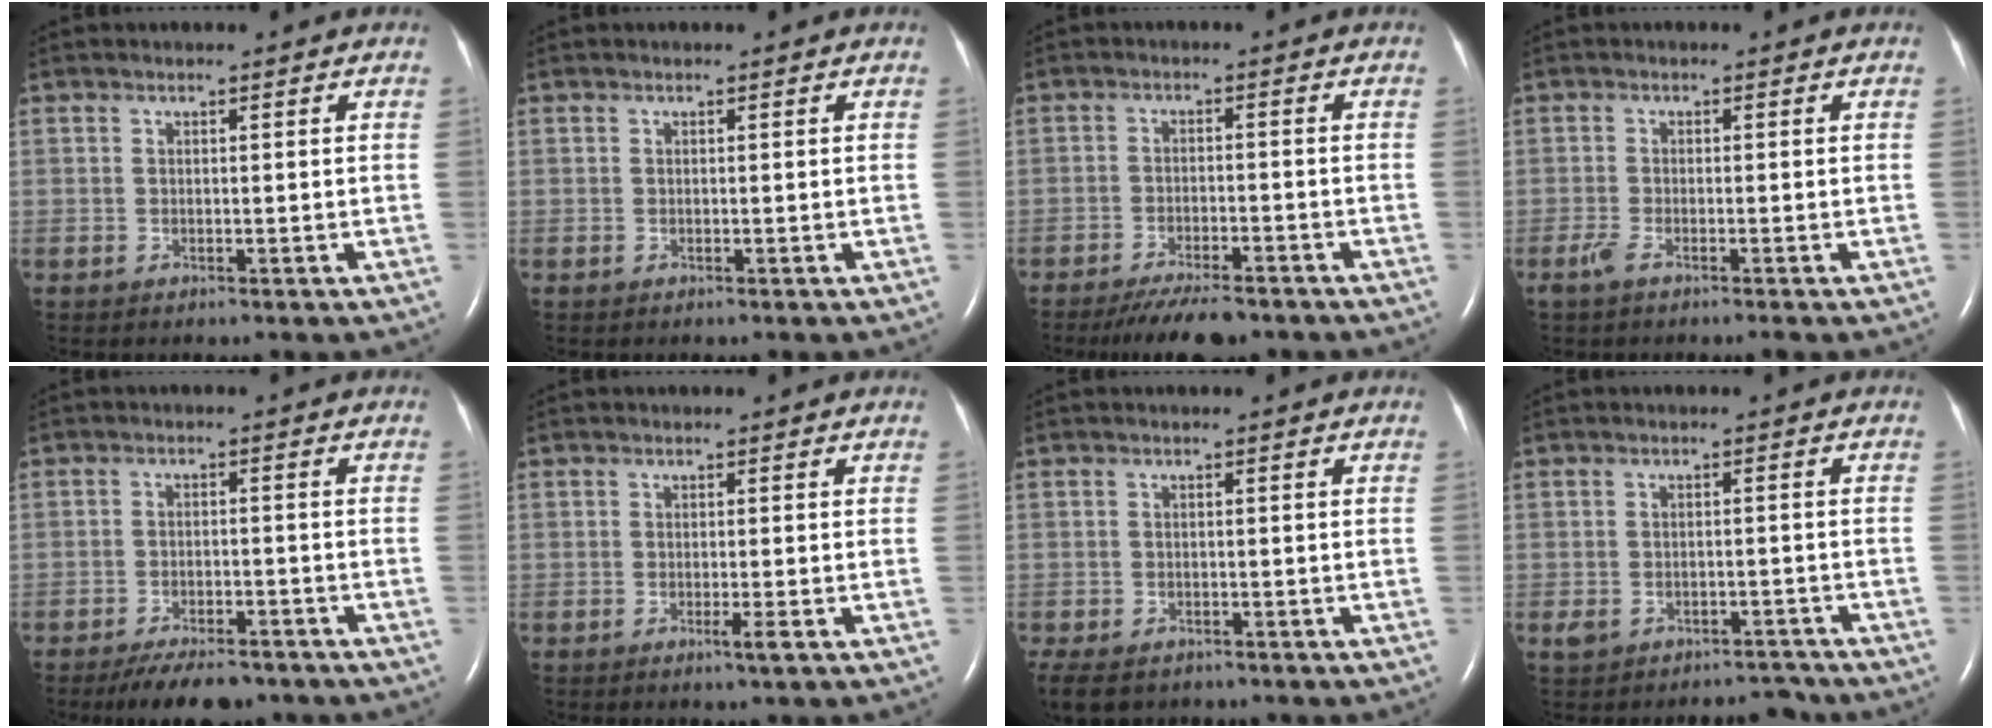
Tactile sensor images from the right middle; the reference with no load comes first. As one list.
[{"total": 0.0}, {"total": 7.7, "force": [-6.4, 1.7, 3.9], "torque": [-0.063, -0.015, -0.104]}, {"total": 1.9, "force": [-1.4, 0.0, 1.3], "torque": [-0.038, -0.006, -0.033]}, {"total": 7.7, "force": [-6.3, 2.7, 3.6], "torque": [-0.055, -0.006, -0.098]}, {"total": 1.4, "force": [-0.7, -0.2, 1.2], "torque": [-0.025, -0.004, -0.012]}, {"total": 9.0, "force": [-5.9, 5.6, 4.0], "torque": [-0.098, -0.016, -0.080]}, {"total": 4.0, "force": [-3.3, 2.0, 1.0], "torque": [-0.025, 0.015, -0.046]}]